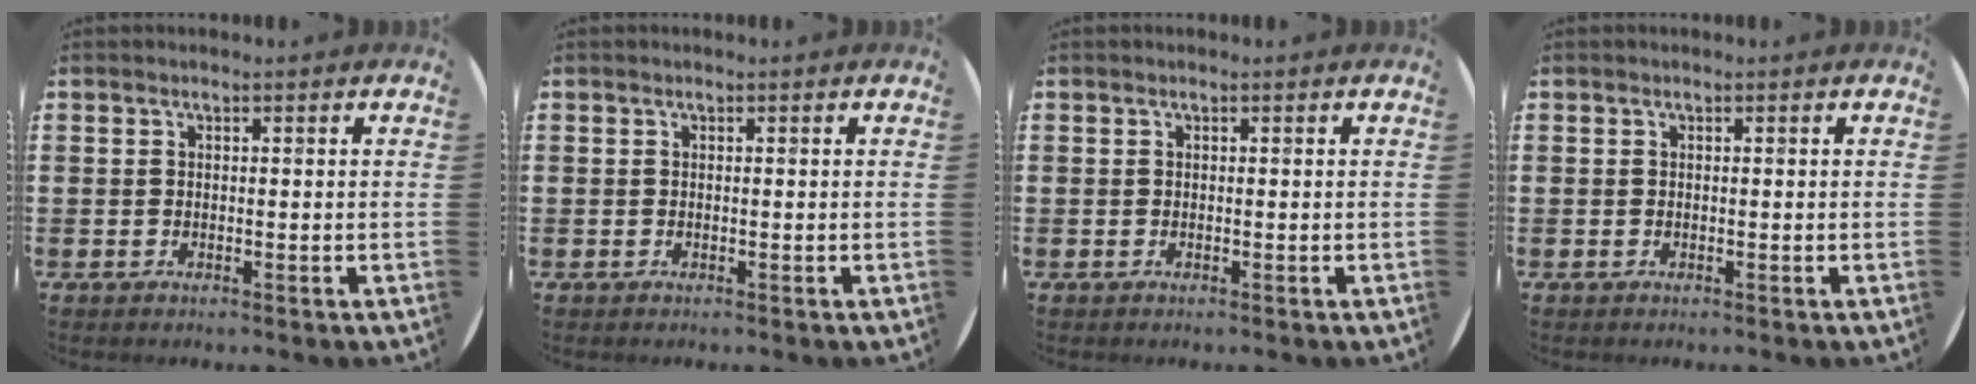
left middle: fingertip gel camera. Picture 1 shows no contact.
{"total": 0.0}
{"total": 0.0}
{"total": 0.0}